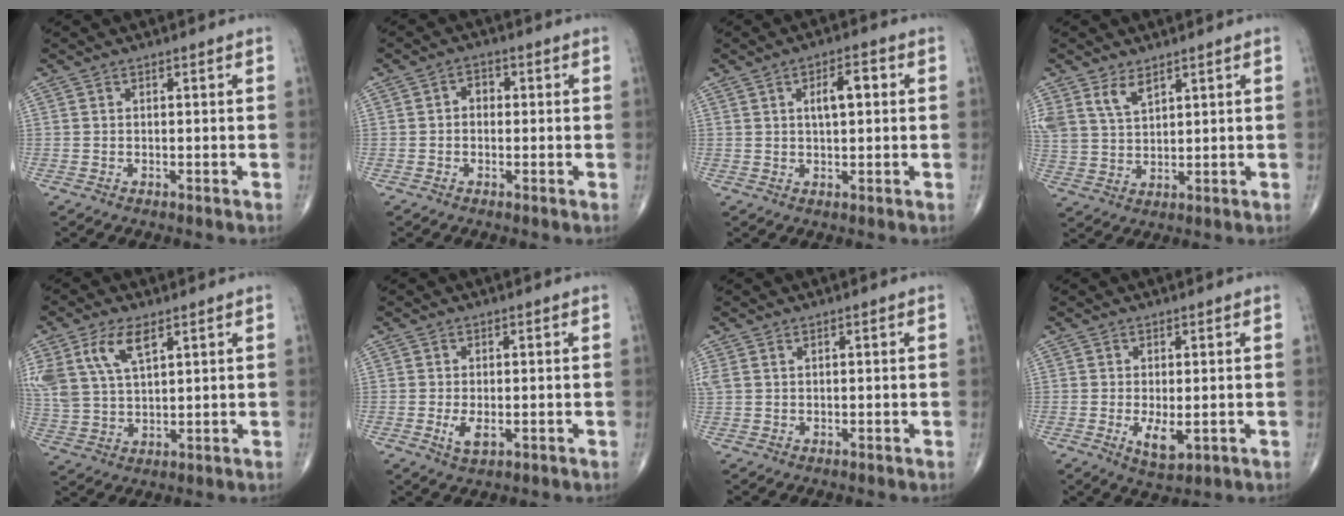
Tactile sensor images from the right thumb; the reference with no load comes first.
{"total": 2.5, "force": [0.0, 1.9, 1.6], "torque": [-0.009, 0.014, -0.006]}
{"total": 5.3, "force": [1.2, 2.2, 4.7], "torque": [-0.070, 0.007, 0.019]}
{"total": 6.3, "force": [4.1, 3.3, 3.6], "torque": [-0.064, -0.017, 0.089]}
{"total": 10.6, "force": [5.3, 5.1, 7.7], "torque": [-0.164, -0.010, 0.112]}
{"total": 3.0, "force": [-0.7, 1.4, 2.6], "torque": [-0.050, -0.007, -0.011]}
{"total": 1.5, "force": [0.9, 0.7, 0.9], "torque": [-0.031, 0.015, 0.026]}
{"total": 4.2, "force": [-0.8, 1.8, 3.7], "torque": [-0.060, -0.012, -0.004]}